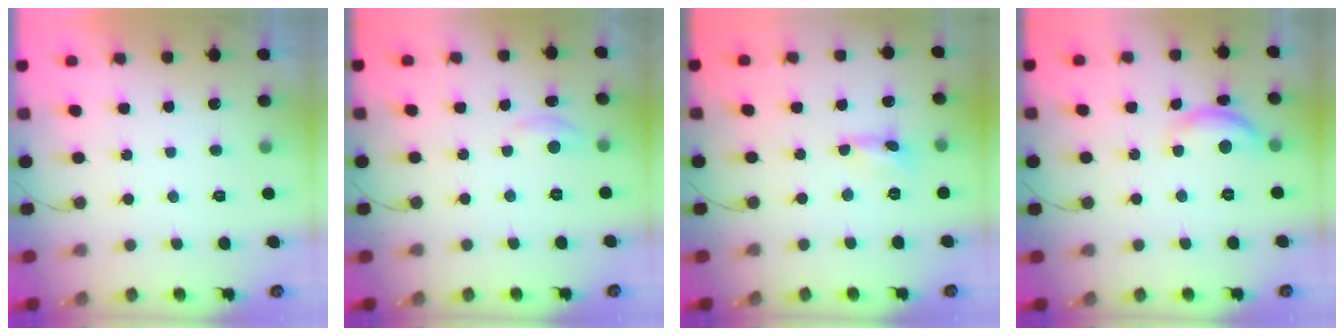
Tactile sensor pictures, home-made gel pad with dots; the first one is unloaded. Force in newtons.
{"total": 2.9, "press": 2.9, "slide": 0.3}
{"total": 0.6, "press": 0.6, "slide": 0.0}
{"total": 10.5, "press": 10.5, "slide": 0.5}